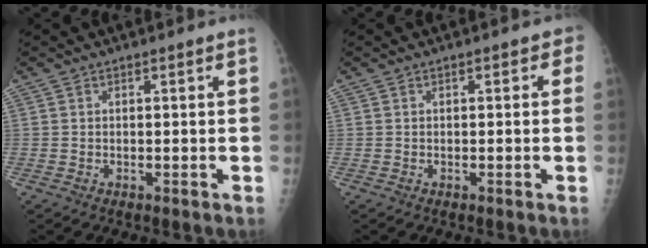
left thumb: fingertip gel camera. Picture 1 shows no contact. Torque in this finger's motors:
{"motor_torque": [-0.15, 0.03, -0.02, 0.13, 0.02]}